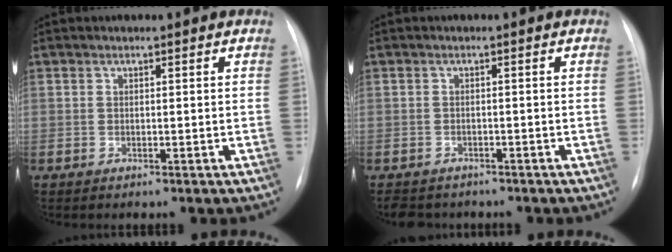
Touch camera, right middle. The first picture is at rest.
{"total": 4.6, "force": [-4.1, 2.1, 0.8], "torque": [-0.008, -0.003, -0.057]}